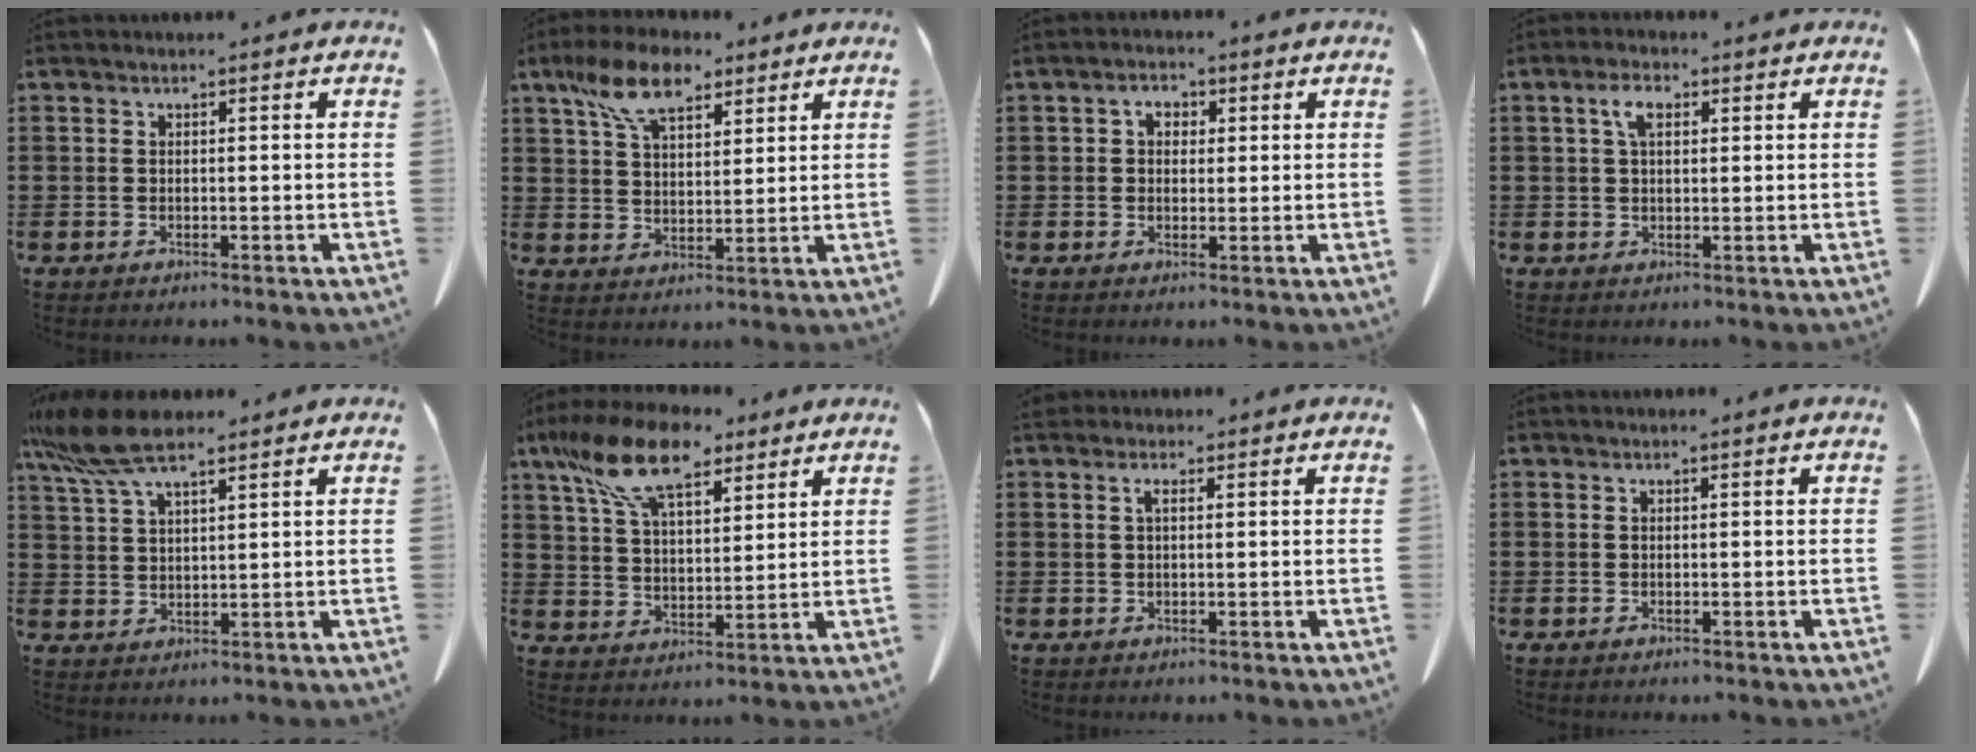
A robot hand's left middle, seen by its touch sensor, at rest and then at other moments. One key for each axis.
{"total": 9.8, "fx": 6.6, "fy": 4.3, "fz": 5.8, "tx": -0.134, "ty": -0.001, "tz": 0.124}
{"total": 2.8, "fx": 0.9, "fy": 1.9, "fz": 1.9, "tx": -0.035, "ty": 0.006, "tz": 0.013}
{"total": 3.8, "fx": 1.6, "fy": 1.7, "fz": 3.0, "tx": -0.066, "ty": 0.009, "tz": 0.028}
{"total": 8.5, "fx": 6.2, "fy": 2.1, "fz": 5.4, "tx": -0.135, "ty": -0.011, "tz": 0.112}
{"total": 13.3, "fx": 9.1, "fy": 5.2, "fz": 8.2, "tx": -0.190, "ty": -0.013, "tz": 0.169}
{"total": 1.4, "fx": 0.6, "fy": 0.5, "fz": 1.1, "tx": -0.025, "ty": 0.002, "tz": 0.012}
{"total": 0.0}